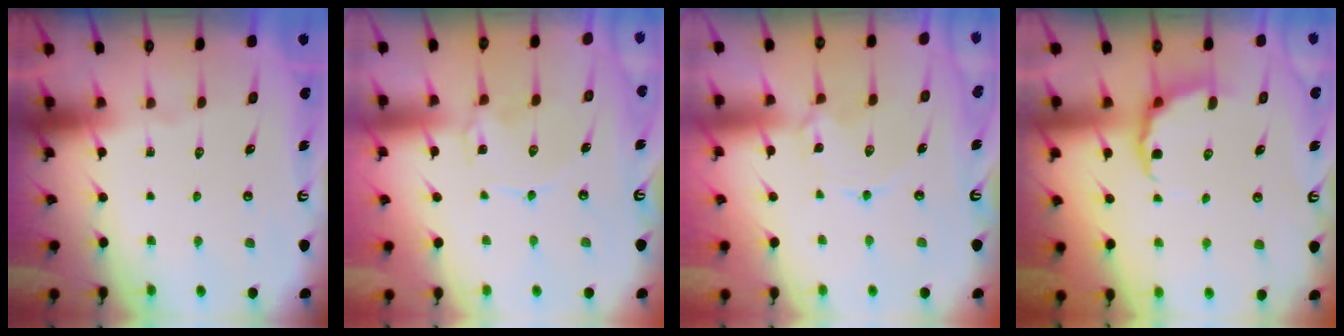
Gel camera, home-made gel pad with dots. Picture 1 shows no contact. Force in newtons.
{"total": 1.4, "press": 1.4, "slide": 0.1}
{"total": 2.8, "press": 2.8, "slide": 0.2}
{"total": 7.5, "press": 6.9, "slide": 2.9}